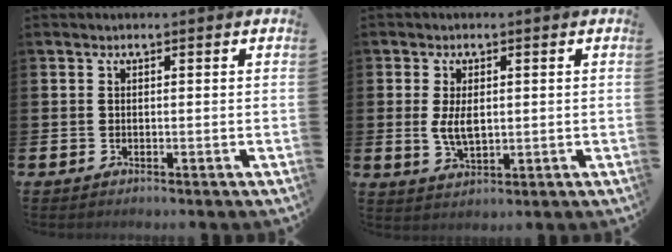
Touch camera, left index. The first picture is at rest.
{"total": 4.2, "force": [0.6, 2.2, 3.5], "torque": [-0.063, 0.004, 0.007]}